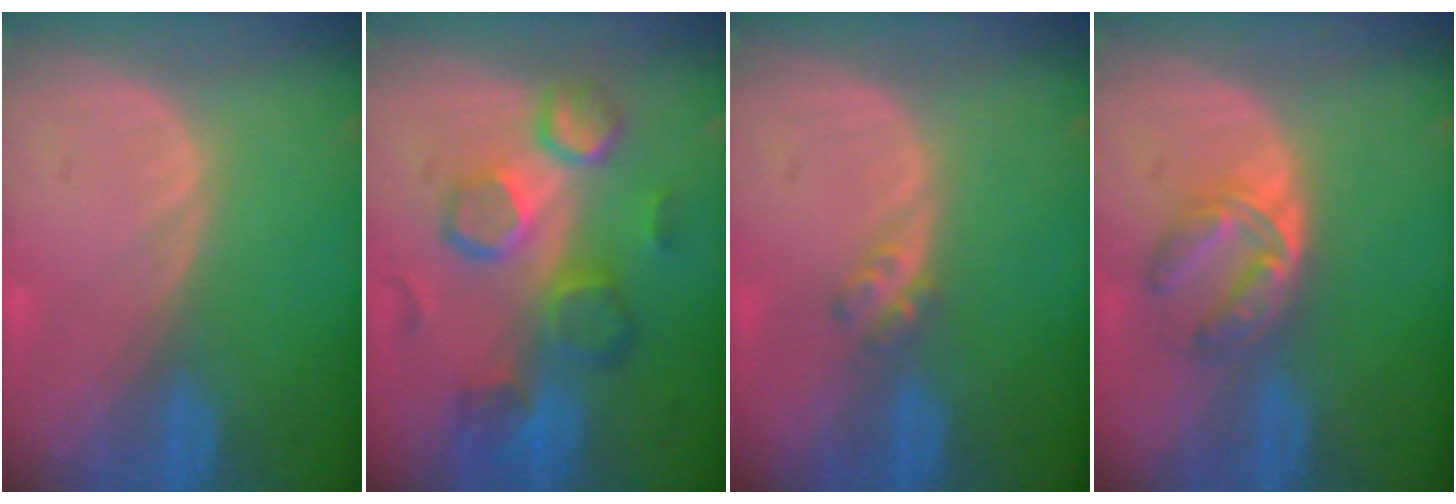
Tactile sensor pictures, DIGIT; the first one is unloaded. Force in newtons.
{"total": 10.4, "press": 9.0, "slide": 5.1}
{"total": 2.3, "press": 2.0, "slide": 1.2}
{"total": 5.4, "press": 5.3, "slide": 1.2}